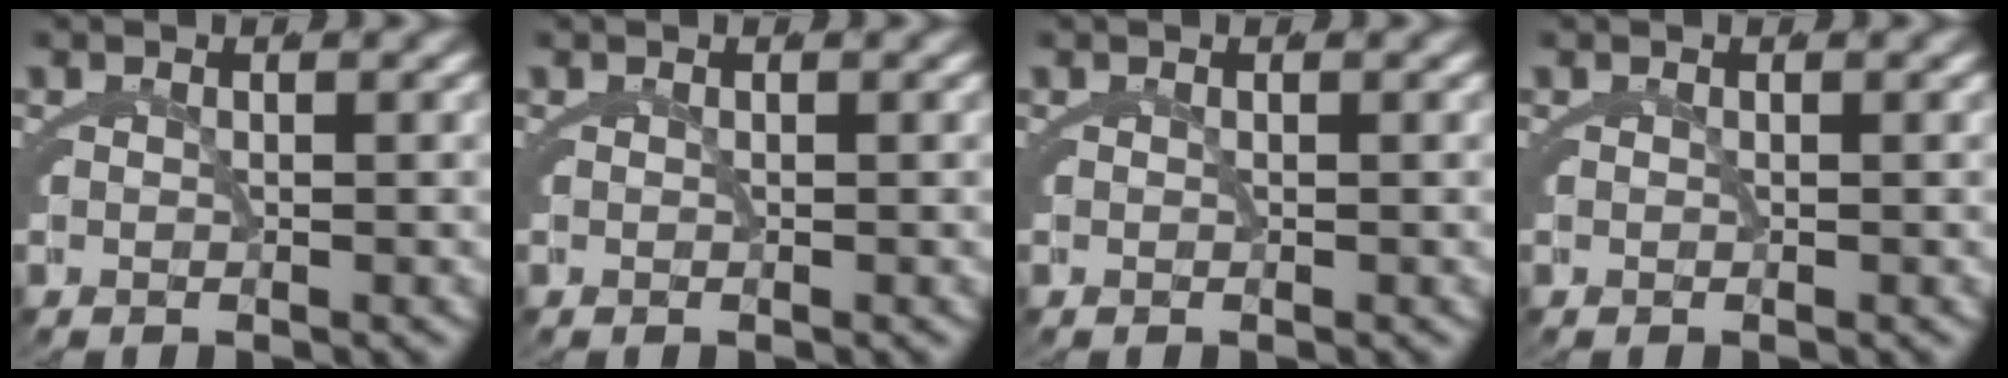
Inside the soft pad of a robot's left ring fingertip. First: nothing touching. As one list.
[{"total": 0.0}, {"total": 0.0}, {"total": 0.0}]